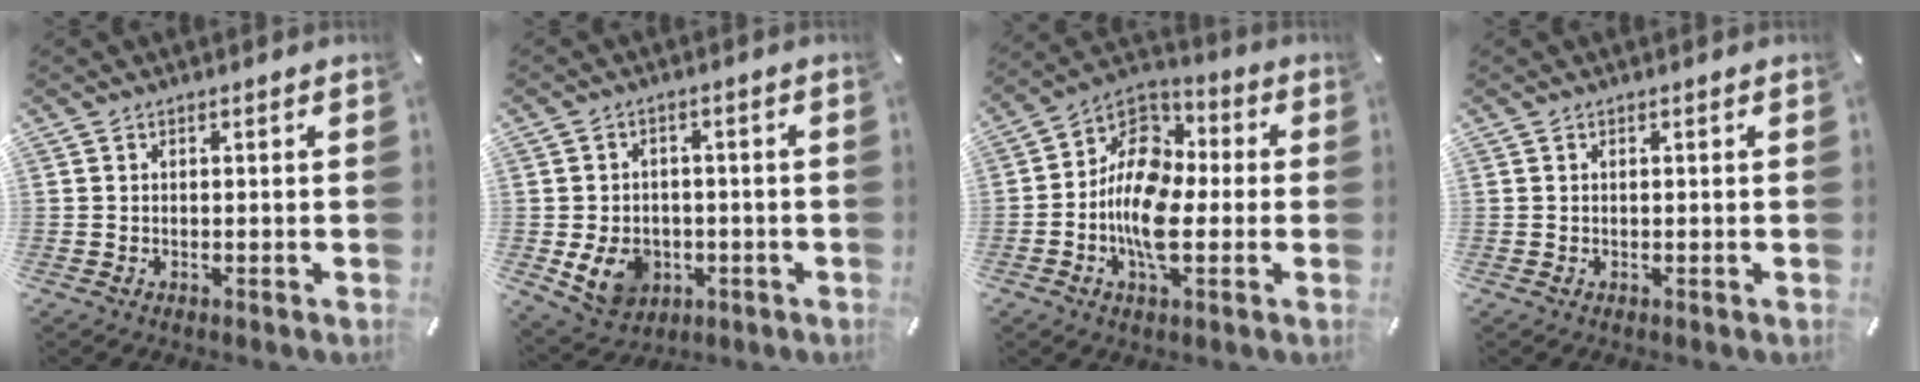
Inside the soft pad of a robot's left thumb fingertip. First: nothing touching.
{"total": 9.4, "force": [-2.5, 7.7, 4.8], "torque": [-0.103, 0.012, -0.045]}
{"total": 13.5, "force": [-4.0, 8.5, 9.6], "torque": [-0.205, 0.009, -0.080]}
{"total": 0.0}